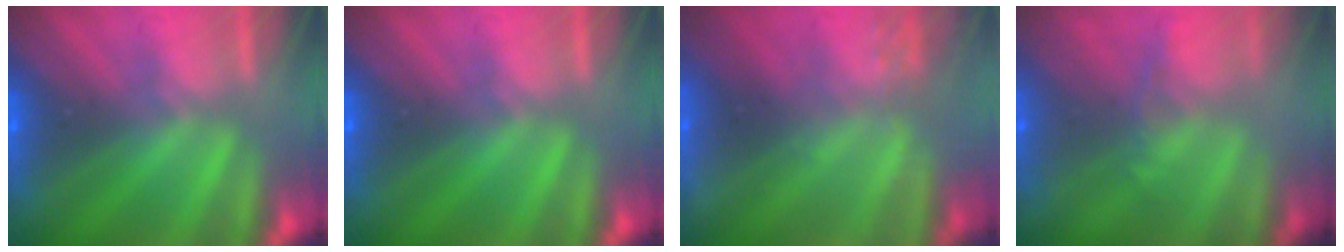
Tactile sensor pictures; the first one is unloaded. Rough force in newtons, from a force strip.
{"total": 0.0}
{"total": 2.2}
{"total": 5.8}